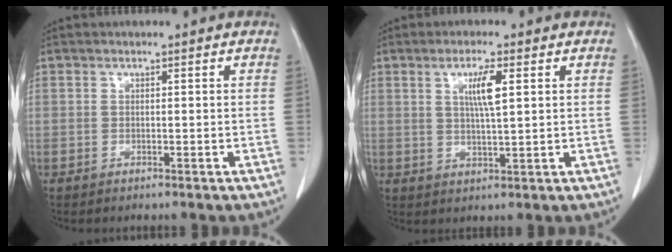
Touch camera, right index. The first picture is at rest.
{"total": 4.8, "force": [1.6, 0.3, 4.6], "torque": [-0.083, -0.002, 0.029]}